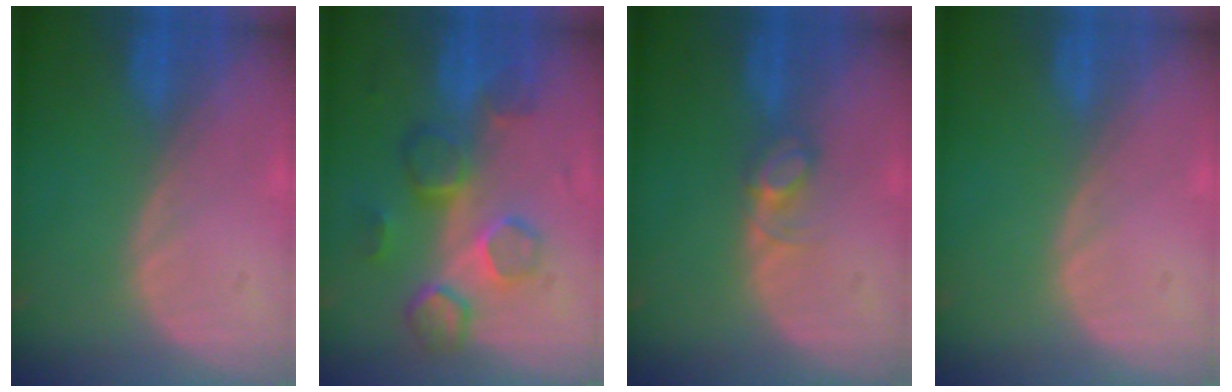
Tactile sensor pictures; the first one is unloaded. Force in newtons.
{"total": 8.5, "press": 7.8, "slide": 3.5}
{"total": 2.8, "press": 2.8, "slide": 0.4}
{"total": 0.0}